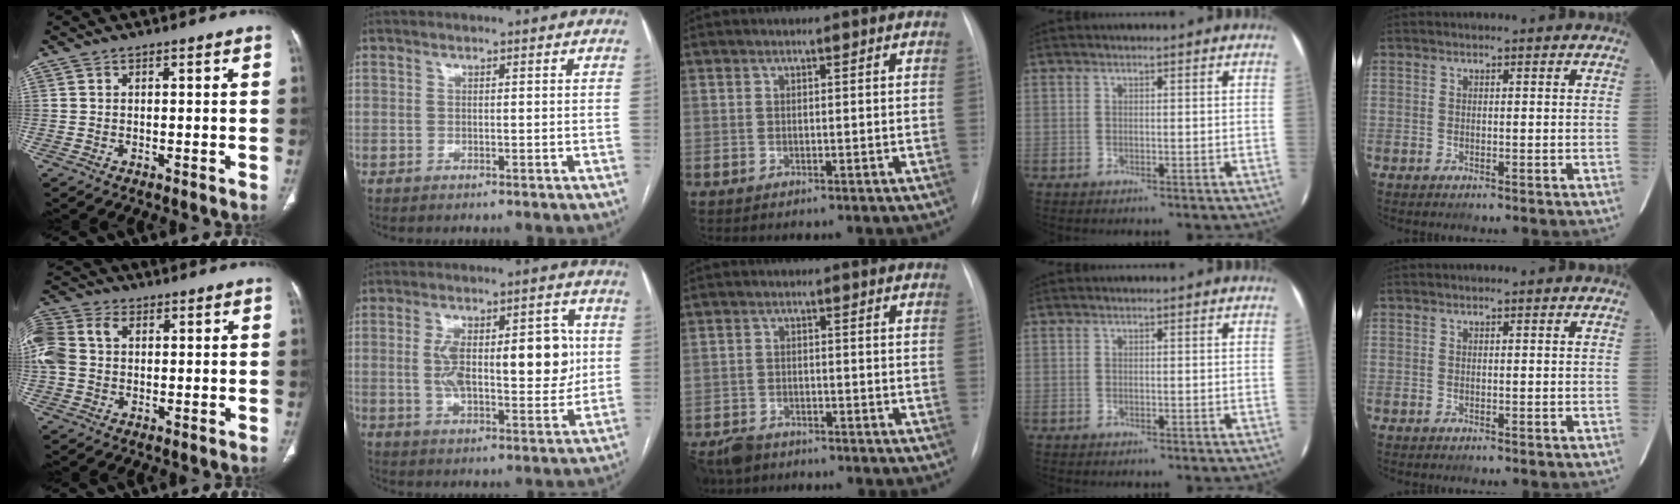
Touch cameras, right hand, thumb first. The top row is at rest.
{"thumb": {"total": 11.8, "force": [2.3, 8.6, 7.6], "torque": [-0.199, 0.028, 0.043]}, "index": {"total": 15.6, "force": [2.0, 6.2, 14.2], "torque": [-0.224, 0.016, 0.039]}, "middle": {"total": 7.3, "force": [-6.3, 3.0, 2.1], "torque": [-0.042, -0.014, -0.107]}}